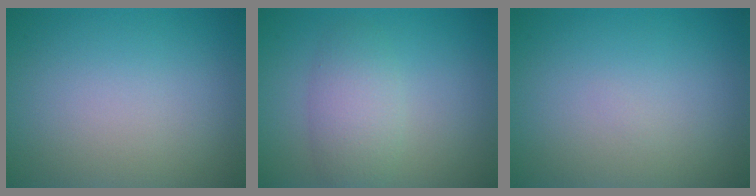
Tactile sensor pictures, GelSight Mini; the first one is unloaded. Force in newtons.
{"total": 3.3, "press": 3.2, "slide": 0.1}
{"total": 0.0}